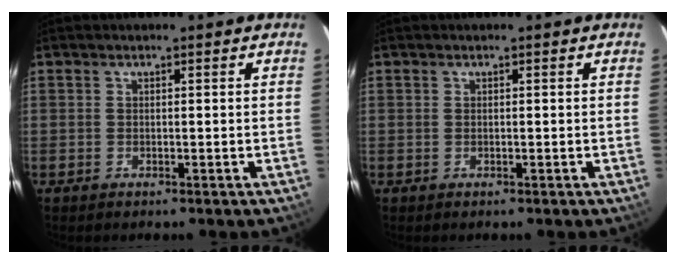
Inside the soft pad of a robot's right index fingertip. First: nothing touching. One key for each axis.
{"total": 0.0}